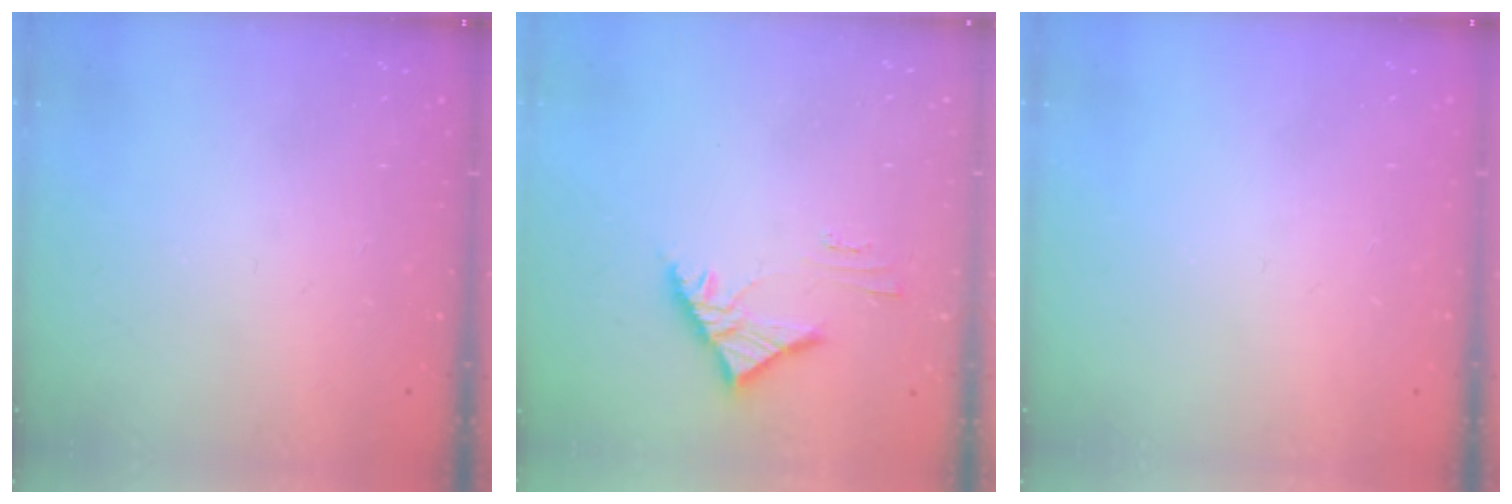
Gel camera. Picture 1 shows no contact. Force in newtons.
{"total": 4.0, "press": 3.9, "slide": 0.9}
{"total": 0.0}